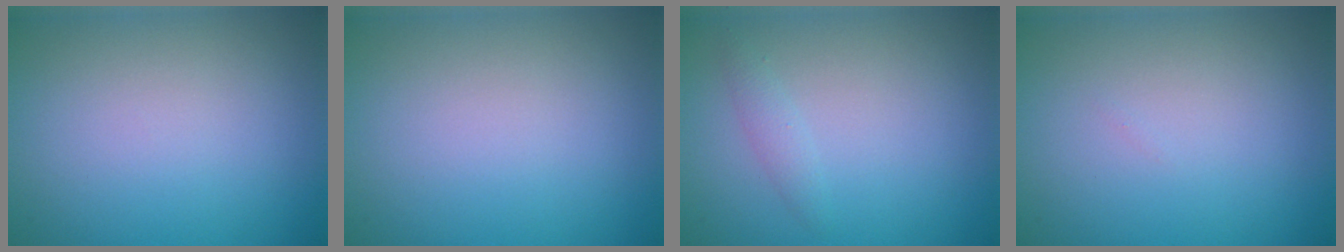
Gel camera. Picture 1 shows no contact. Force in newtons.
{"total": 0.0}
{"total": 1.1, "press": 1.1, "slide": 0.0}
{"total": 0.0}